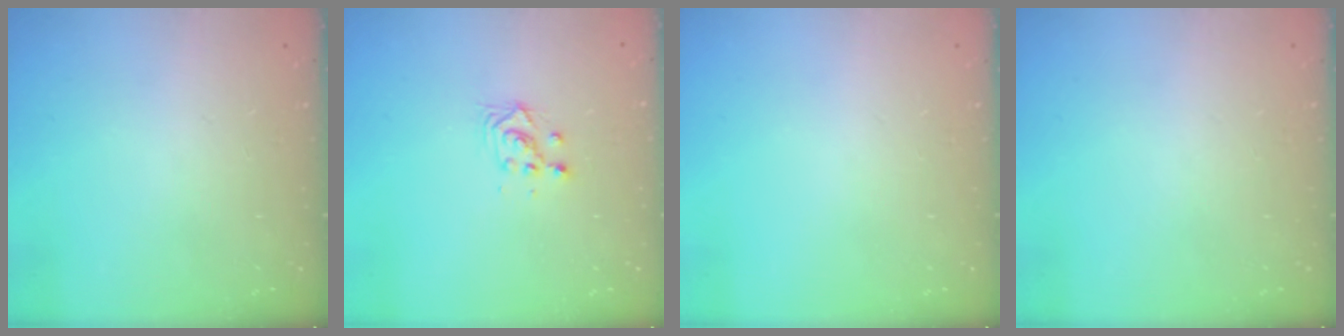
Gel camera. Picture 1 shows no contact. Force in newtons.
{"total": 2.8, "press": 2.8, "slide": 0.1}
{"total": 0.0}
{"total": 0.0}